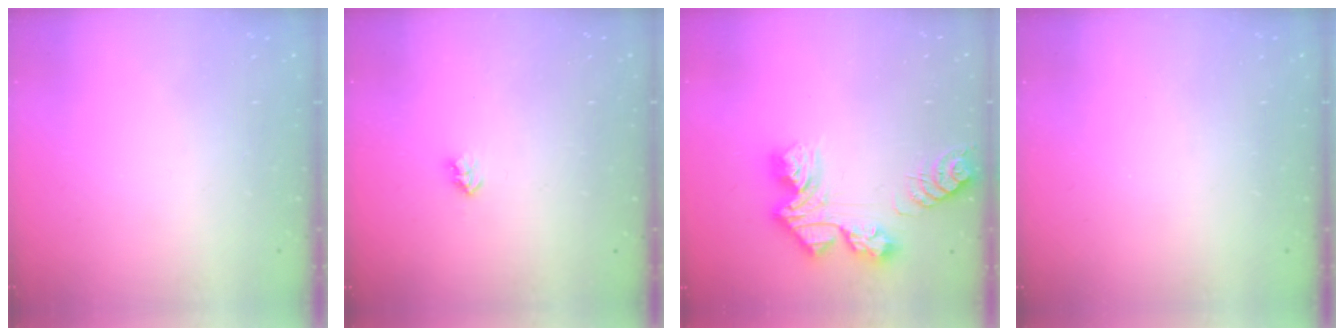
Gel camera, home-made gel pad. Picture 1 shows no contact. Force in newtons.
{"total": 2.7, "press": 2.7, "slide": 0.4}
{"total": 12.0, "press": 12.0, "slide": 1.1}
{"total": 0.0}